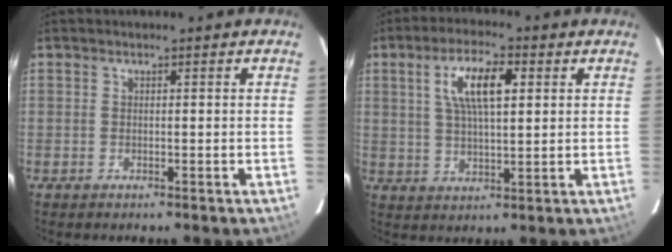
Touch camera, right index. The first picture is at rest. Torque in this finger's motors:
{"motor_torque": [0.56, -0.01, 0.44, 0.13]}